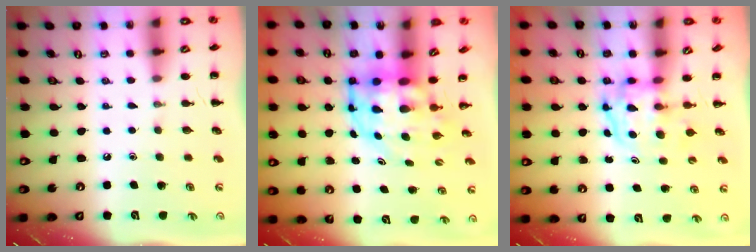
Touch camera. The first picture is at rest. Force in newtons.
{"total": 7.1, "press": 6.9, "slide": 1.7}
{"total": 3.9, "press": 3.9, "slide": 0.6}